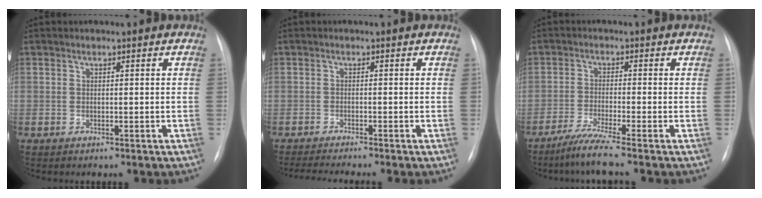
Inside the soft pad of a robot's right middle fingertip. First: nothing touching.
{"total": 5.5, "force": [-4.8, -0.8, 2.6], "torque": [-0.037, -0.015, -0.077]}
{"total": 5.1, "force": [-3.9, -1.4, 3.0], "torque": [-0.061, -0.023, -0.078]}